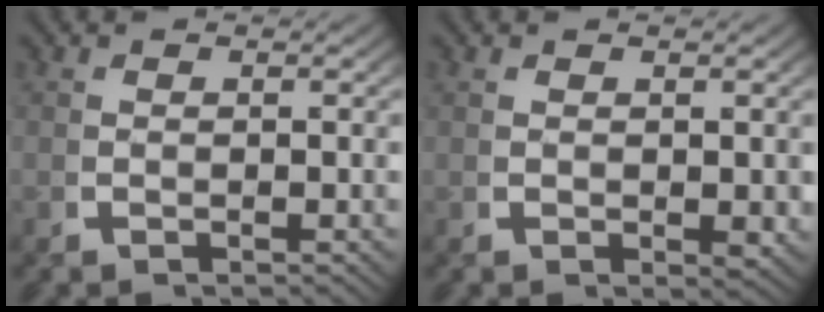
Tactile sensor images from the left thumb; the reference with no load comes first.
{"total": 1.0, "force": [0.5, 0.4, 0.8], "torque": [-0.015, -0.008, 0.015]}